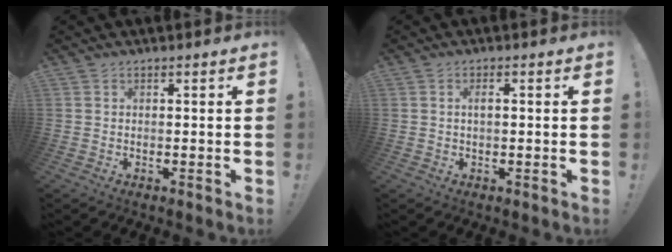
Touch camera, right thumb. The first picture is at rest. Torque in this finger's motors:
{"motor_torque": [-0.13, -0.01, -0.28, 0.27, 0.05]}